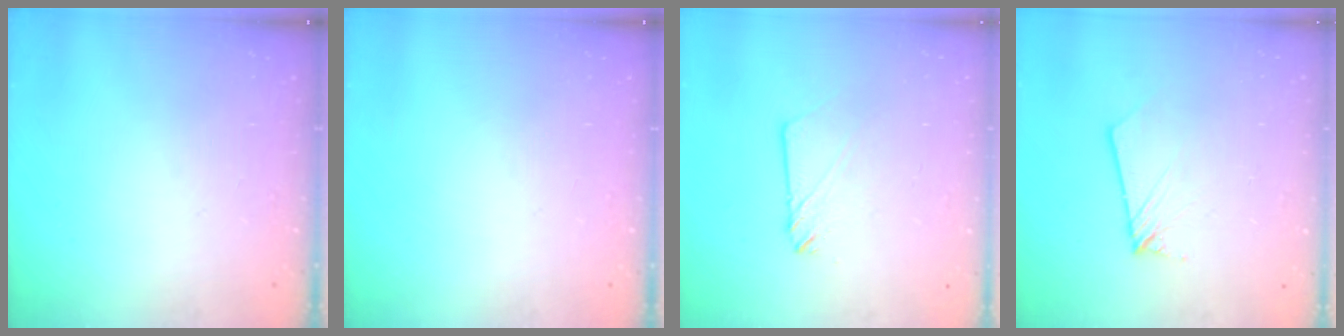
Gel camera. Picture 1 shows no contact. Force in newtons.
{"total": 0.0}
{"total": 4.1, "press": 4.1, "slide": 0.4}
{"total": 2.8, "press": 2.8, "slide": 0.3}